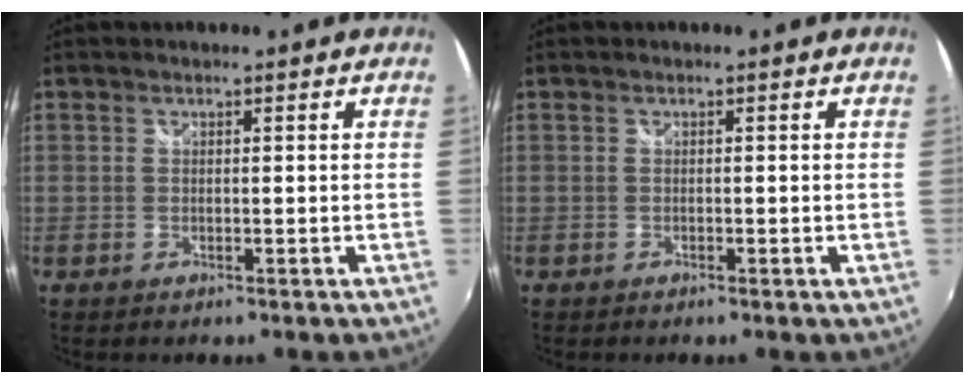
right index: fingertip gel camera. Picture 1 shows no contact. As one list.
[{"total": 0.0}]